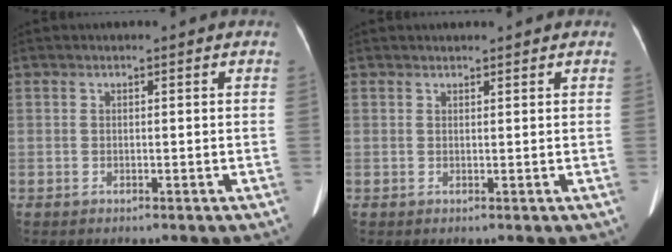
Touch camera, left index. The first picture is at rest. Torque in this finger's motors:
{"motor_torque": [0.02, 0.05, -0.12, -0.02]}